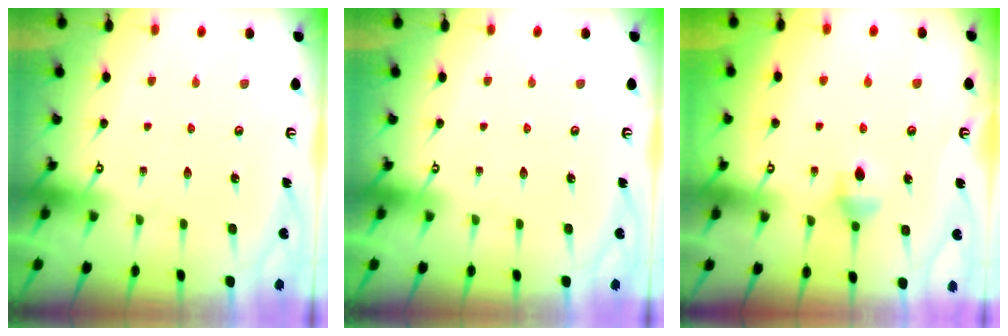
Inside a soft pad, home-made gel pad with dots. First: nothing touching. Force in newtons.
{"total": 0.0}
{"total": 5.4, "press": 5.3, "slide": 0.9}